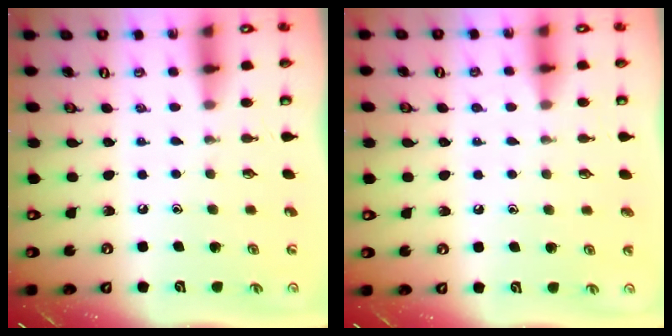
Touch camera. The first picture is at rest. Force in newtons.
{"total": 2.6, "press": 2.6, "slide": 0.3}